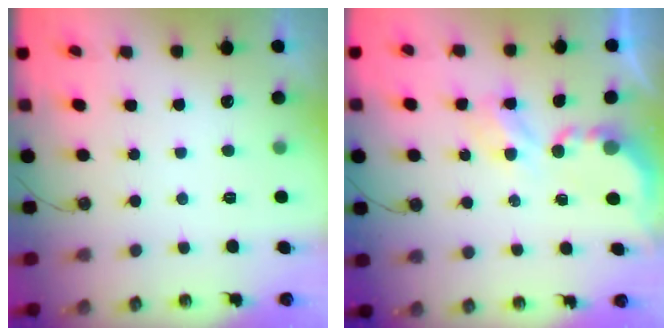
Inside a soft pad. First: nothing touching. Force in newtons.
{"total": 3.9, "press": 3.9, "slide": 0.1}